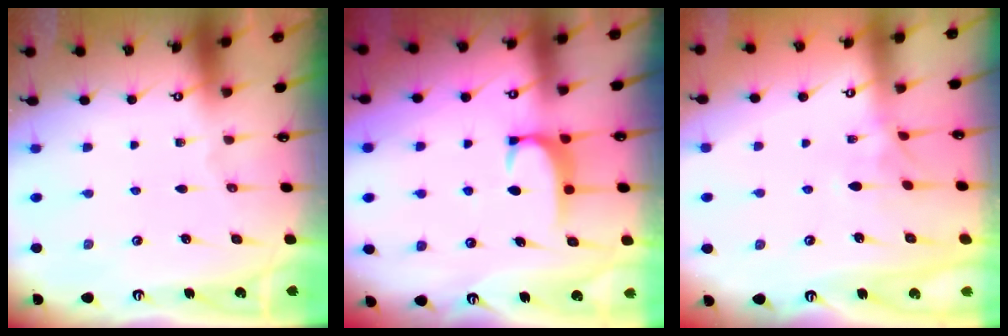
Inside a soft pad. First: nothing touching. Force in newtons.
{"total": 1.6, "press": 1.6, "slide": 0.5}
{"total": 2.8, "press": 2.7, "slide": 0.8}